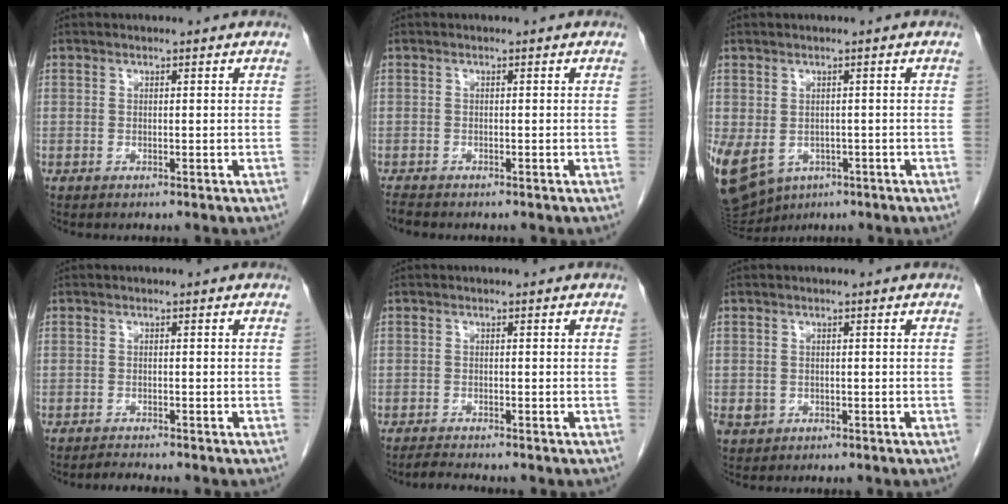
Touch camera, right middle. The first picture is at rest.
{"total": 1.3, "force": [-1.2, 0.2, 0.3], "torque": [-0.014, -0.004, -0.020]}
{"total": 19.8, "force": [-8.6, 14.9, 9.8], "torque": [-0.311, -0.032, -0.118]}
{"total": 1.3, "force": [-1.3, -0.3, 0.2], "torque": [-0.011, -0.008, -0.020]}
{"total": 1.6, "force": [-1.6, -0.4, 0.4], "torque": [-0.019, -0.011, -0.030]}
{"total": 1.6, "force": [-0.5, 1.5, 0.5], "torque": [-0.008, 0.005, 0.000]}